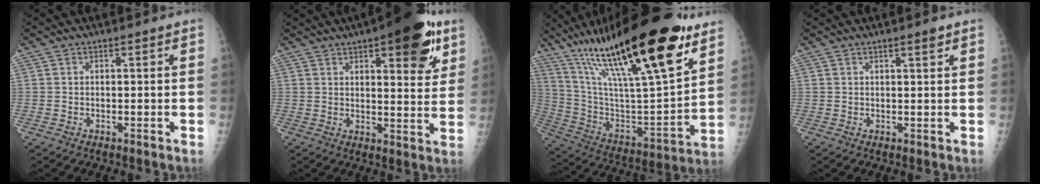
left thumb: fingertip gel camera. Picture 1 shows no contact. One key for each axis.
{"total": 15.5, "fx": 8.1, "fy": 5.4, "fz": 12.0, "tx": -0.123, "ty": -0.030, "tz": 0.105}
{"total": 33.5, "fx": 20.3, "fy": 7.3, "fz": 25.6, "tx": -0.428, "ty": -0.051, "tz": 0.350}
{"total": 1.7, "fx": 1.1, "fy": 0.2, "fz": 1.2, "tx": -0.016, "ty": -0.006, "tz": 0.017}